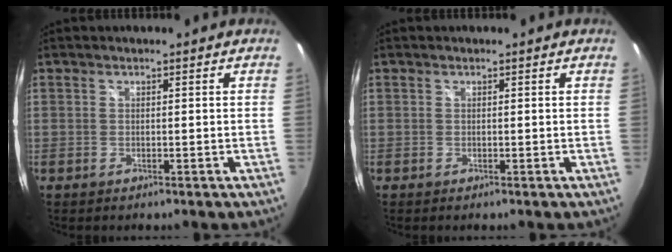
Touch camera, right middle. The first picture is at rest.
{"total": 0.0}